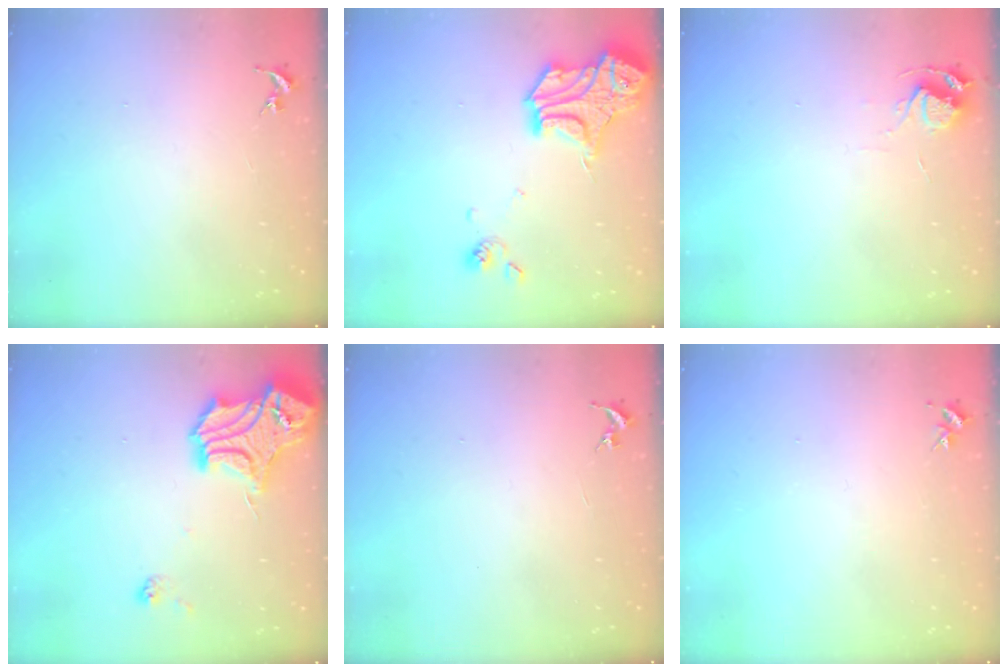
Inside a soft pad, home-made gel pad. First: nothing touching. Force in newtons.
{"total": 19.9, "press": 19.8, "slide": 1.8}
{"total": 5.8, "press": 5.8, "slide": 0.6}
{"total": 19.1, "press": 19.0, "slide": 1.8}
{"total": 0.0}
{"total": 3.2, "press": 3.2, "slide": 0.4}